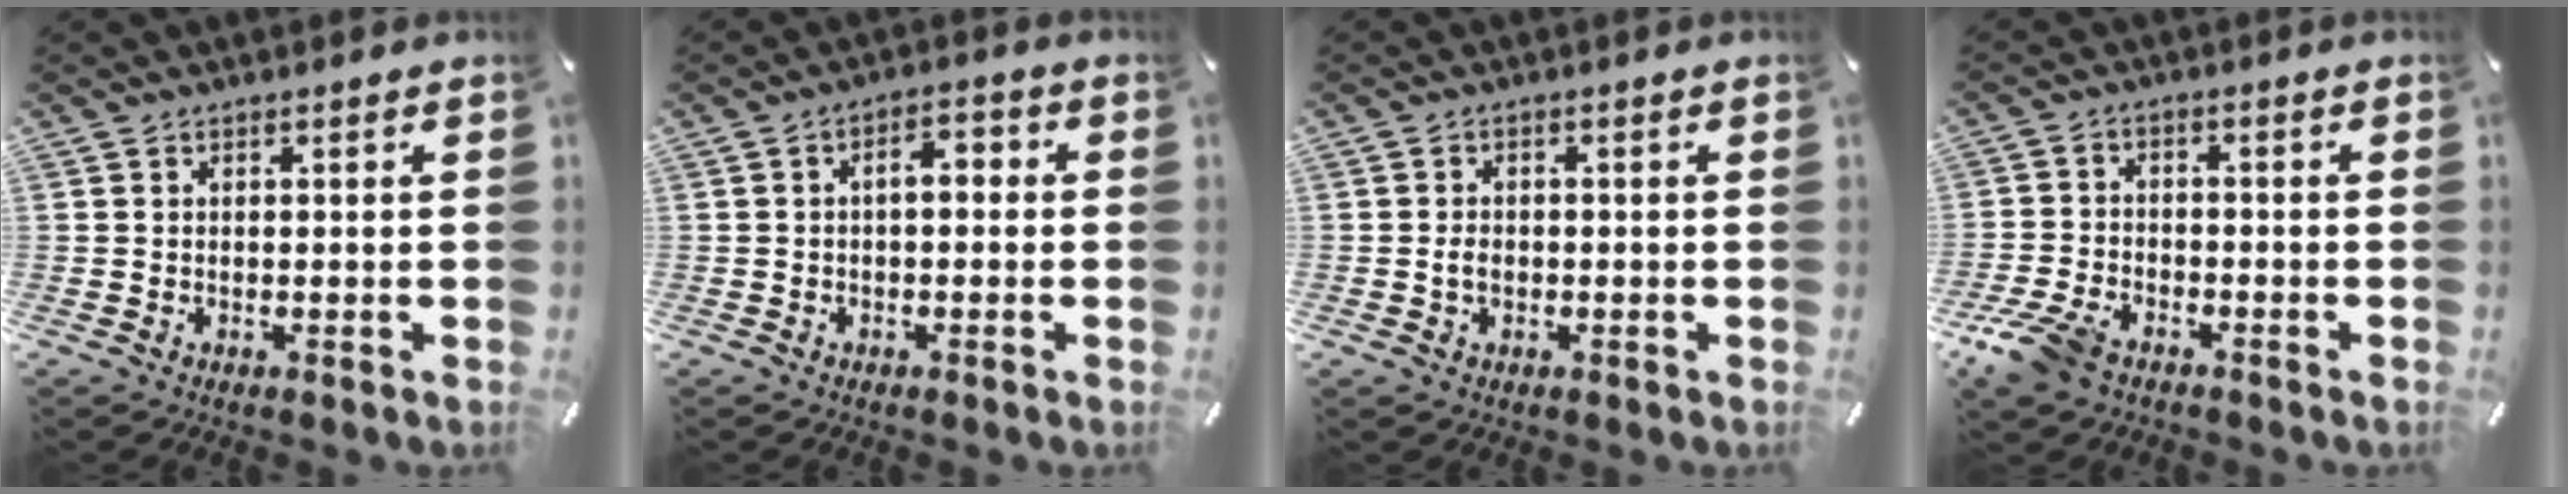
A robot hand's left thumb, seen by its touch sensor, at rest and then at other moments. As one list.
[{"total": 4.3, "force": [-1.0, 2.3, 3.5], "torque": [-0.057, 0.016, -0.023]}, {"total": 2.5, "force": [-0.5, 1.8, 1.7], "torque": [-0.032, 0.005, -0.010]}, {"total": 7.2, "force": [-5.0, 3.9, 3.5], "torque": [-0.086, 0.017, -0.099]}]